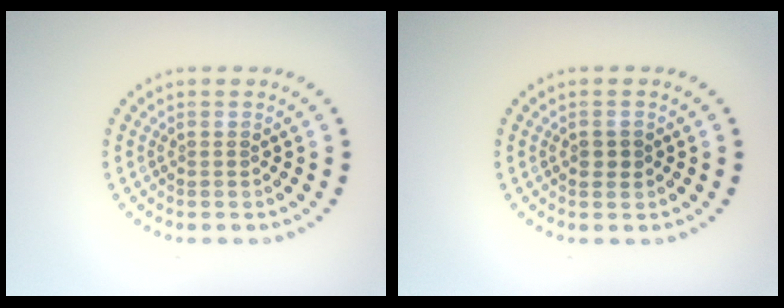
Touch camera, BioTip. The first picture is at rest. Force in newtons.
{"total": 1.3, "press": 1.3, "slide": 0.3}